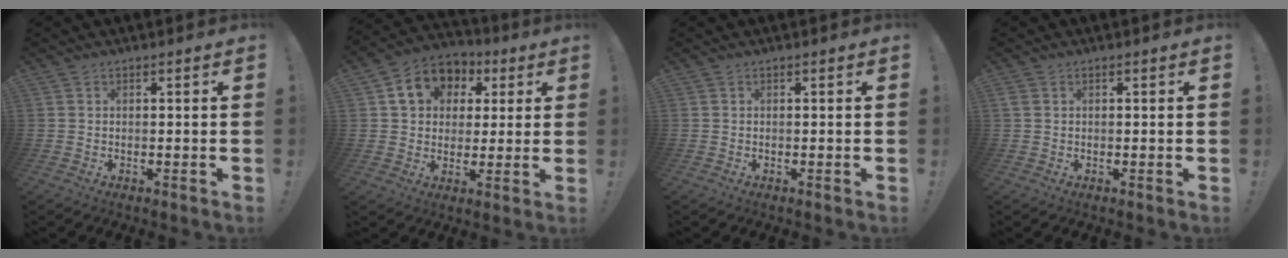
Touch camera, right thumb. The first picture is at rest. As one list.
[{"total": 11.6, "force": [4.0, 9.7, 5.0], "torque": [-0.076, -0.006, 0.080]}, {"total": 0.0}, {"total": 1.0, "force": [0.4, 0.8, 0.5], "torque": [-0.015, 0.004, 0.009]}]